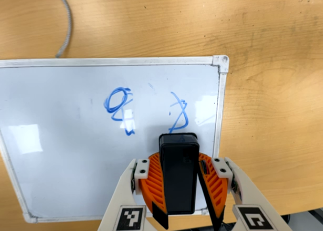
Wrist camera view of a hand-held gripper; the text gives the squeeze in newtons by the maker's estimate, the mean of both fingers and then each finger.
{"total": 9.8, "left": 9.5, "right": 10.0}